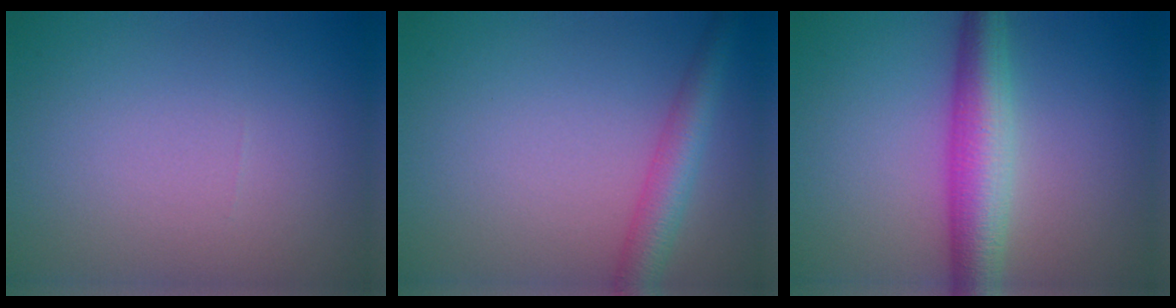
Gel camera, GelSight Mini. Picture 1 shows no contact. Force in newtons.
{"total": 3.8, "press": 3.8, "slide": 0.1}
{"total": 5.7, "press": 5.7, "slide": 0.1}